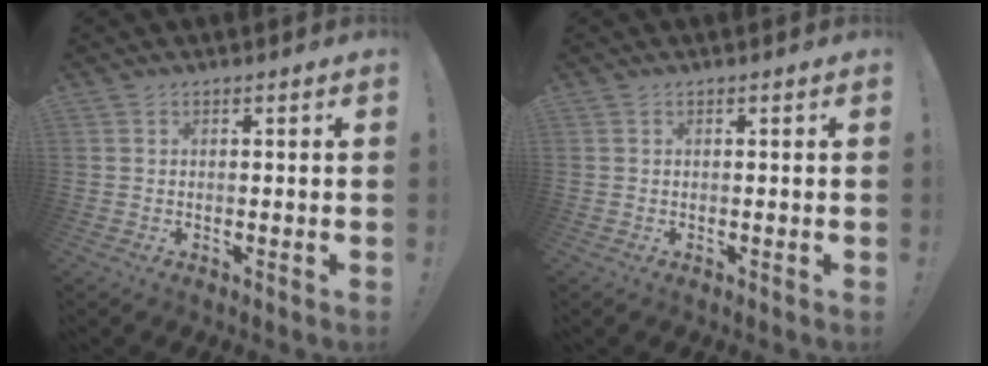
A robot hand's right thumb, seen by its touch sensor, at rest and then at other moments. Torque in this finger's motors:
{"motor_torque": [0.29, 0.18, 0.01, 0.12, -0.10]}